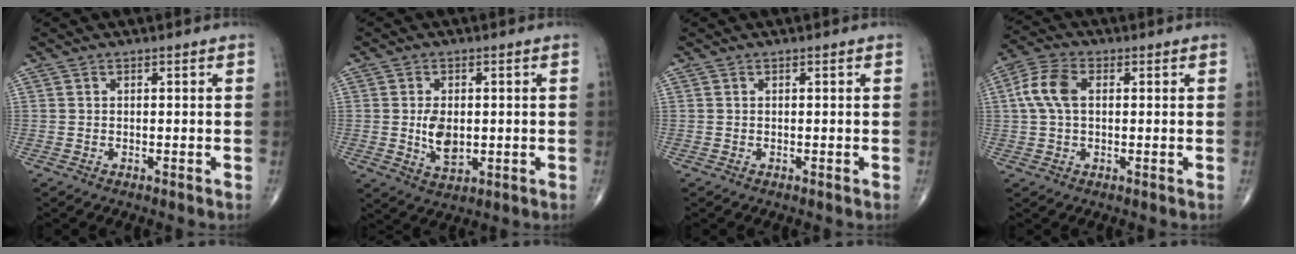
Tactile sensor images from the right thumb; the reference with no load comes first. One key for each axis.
{"total": 6.1, "fx": -0.1, "fy": 3.7, "fz": 4.9, "tx": -0.076, "ty": -0.009, "tz": 0.005}
{"total": 0.0}
{"total": 7.3, "fx": 1.1, "fy": 4.4, "fz": 5.7, "tx": -0.130, "ty": 0.019, "tz": 0.018}